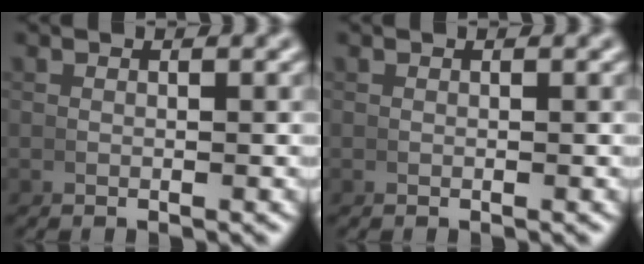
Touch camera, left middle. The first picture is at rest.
{"total": 0.0}